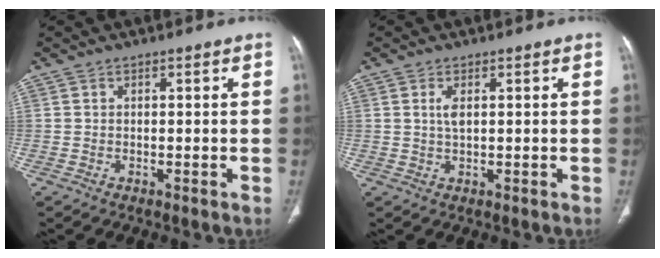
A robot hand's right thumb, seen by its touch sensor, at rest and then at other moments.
{"total": 2.2, "force": [0.7, 0.8, 1.9], "torque": [-0.044, -0.001, 0.018]}